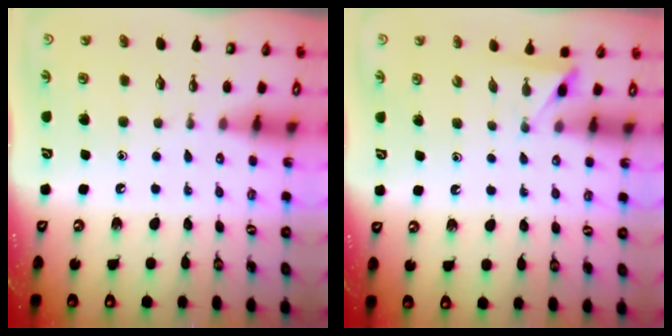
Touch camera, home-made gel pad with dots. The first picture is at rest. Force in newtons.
{"total": 2.5, "press": 2.4, "slide": 0.3}